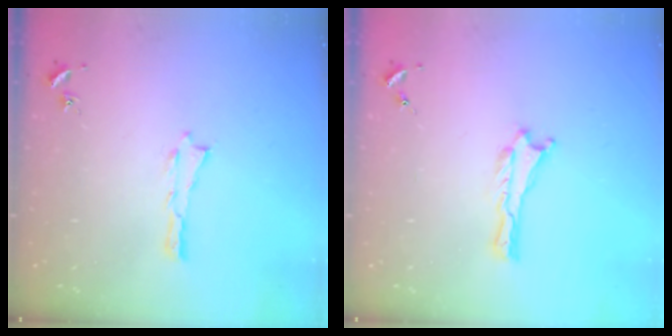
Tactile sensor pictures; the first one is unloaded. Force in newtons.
{"total": 0.0}